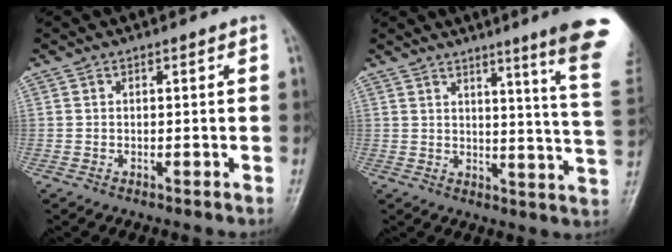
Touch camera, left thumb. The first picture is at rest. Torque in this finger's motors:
{"motor_torque": [3.37, 1.50, 1.45, -1.33, 0.24]}